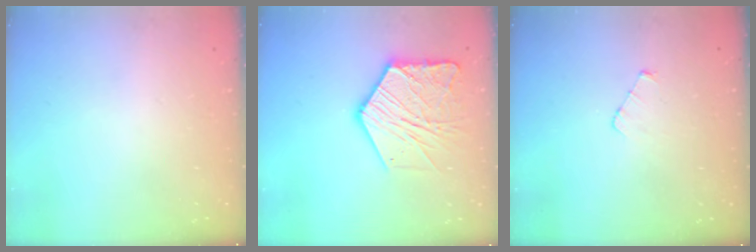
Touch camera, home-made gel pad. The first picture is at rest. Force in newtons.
{"total": 16.1, "press": 16.0, "slide": 1.3}
{"total": 3.4, "press": 3.4, "slide": 0.2}